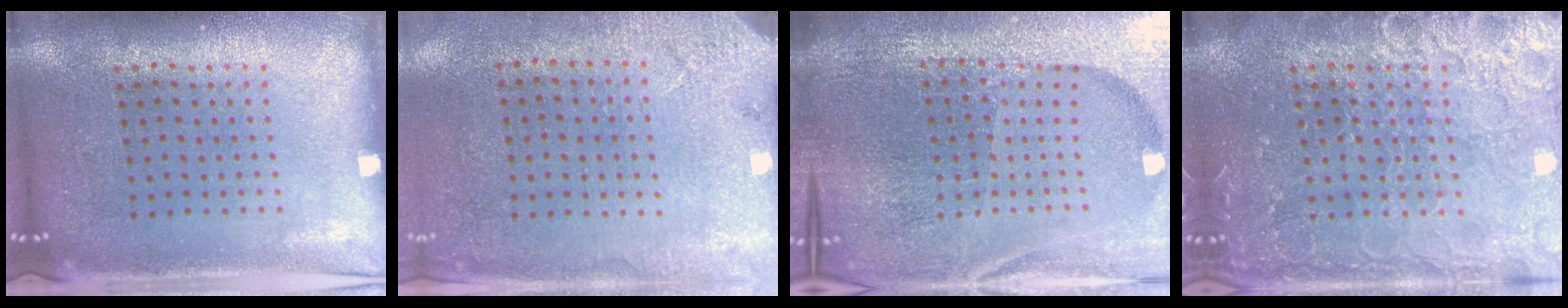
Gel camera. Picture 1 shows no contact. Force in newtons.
{"total": 2.6, "press": 2.3, "slide": 1.2}
{"total": 6.7, "press": 5.8, "slide": 3.3}
{"total": 4.1, "press": 4.0, "slide": 0.4}